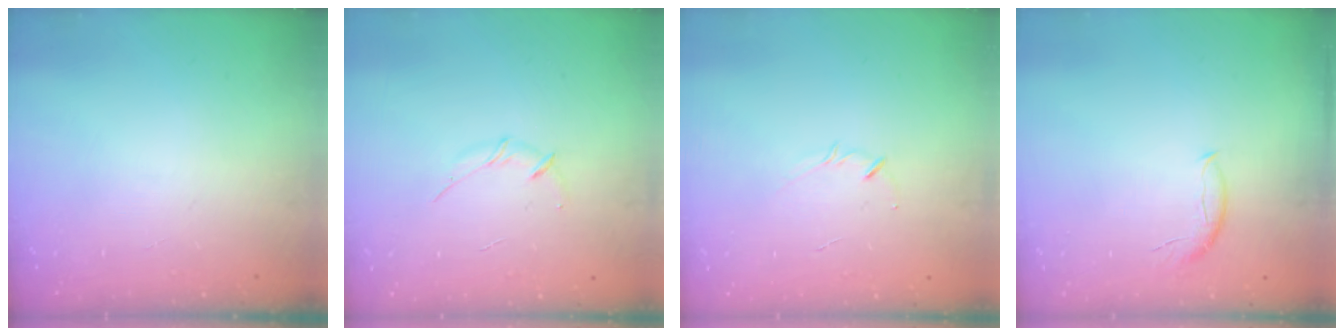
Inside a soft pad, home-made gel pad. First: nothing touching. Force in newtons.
{"total": 3.4, "press": 3.3, "slide": 0.8}
{"total": 2.4, "press": 2.3, "slide": 0.5}
{"total": 5.7, "press": 5.6, "slide": 0.6}